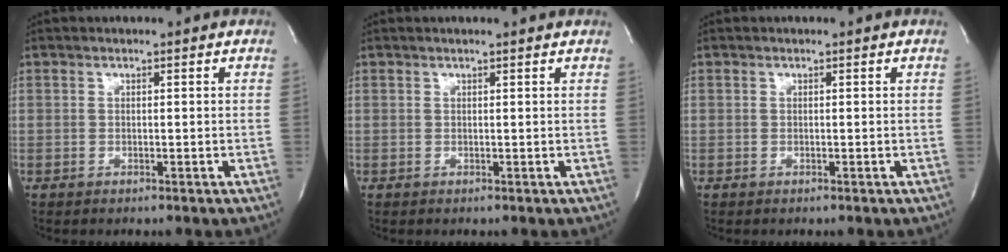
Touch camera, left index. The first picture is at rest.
{"total": 1.3, "force": [1.1, -0.2, 0.6], "torque": [-0.015, 0.008, 0.017]}
{"total": 0.0}